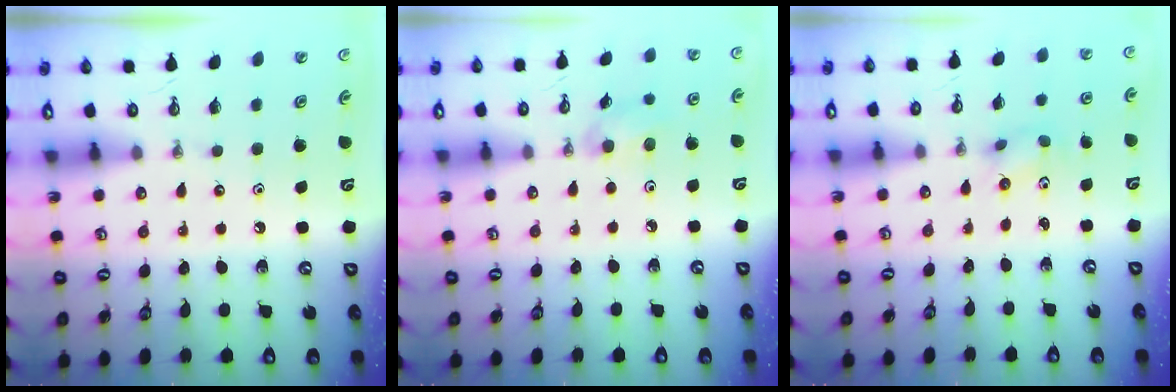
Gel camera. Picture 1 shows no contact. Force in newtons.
{"total": 7.4, "press": 5.6, "slide": 4.8}
{"total": 2.9, "press": 2.7, "slide": 1.2}